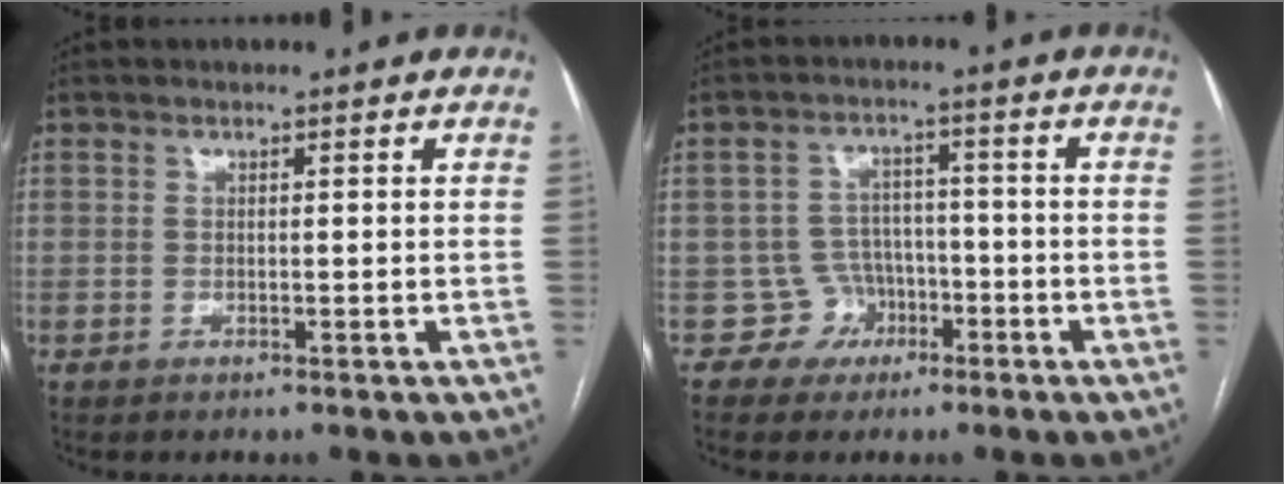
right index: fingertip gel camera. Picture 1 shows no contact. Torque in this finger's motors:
{"motor_torque": [-0.47, 0.31, -0.56, -0.21]}